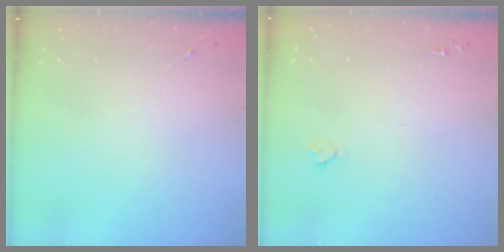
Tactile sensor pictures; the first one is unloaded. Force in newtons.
{"total": 1.6, "press": 1.6, "slide": 0.2}